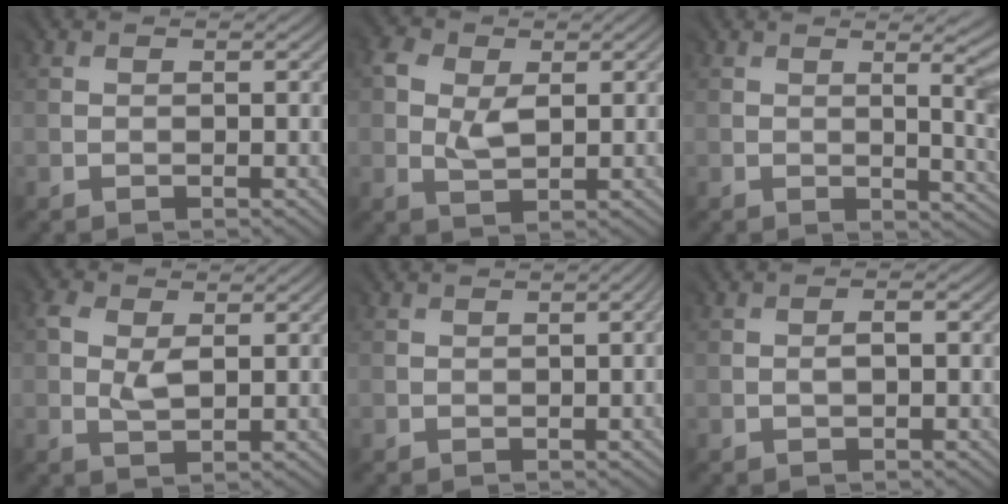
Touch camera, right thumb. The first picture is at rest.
{"total": 3.6, "force": [1.0, 2.8, 2.1], "torque": [-0.055, 0.000, 0.021]}
{"total": 8.9, "force": [-0.1, 4.0, 8.0], "torque": [-0.051, 0.014, -0.001]}
{"total": 2.9, "force": [0.8, 2.1, 1.8], "torque": [-0.052, 0.001, 0.019]}
{"total": 2.1, "force": [-0.5, 0.6, 2.0], "torque": [-0.014, -0.002, -0.004]}
{"total": 0.0}